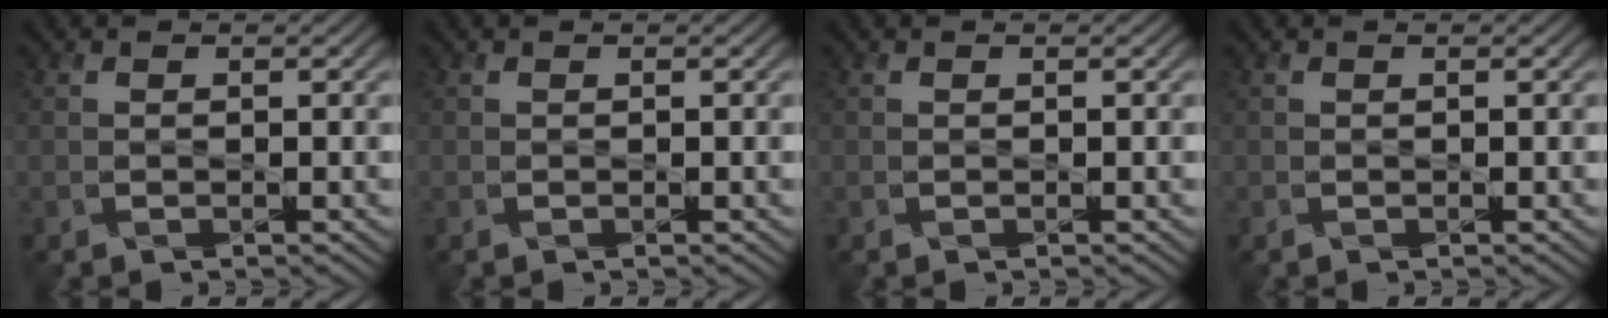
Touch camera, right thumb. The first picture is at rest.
{"total": 0.0}
{"total": 0.0}
{"total": 0.0}